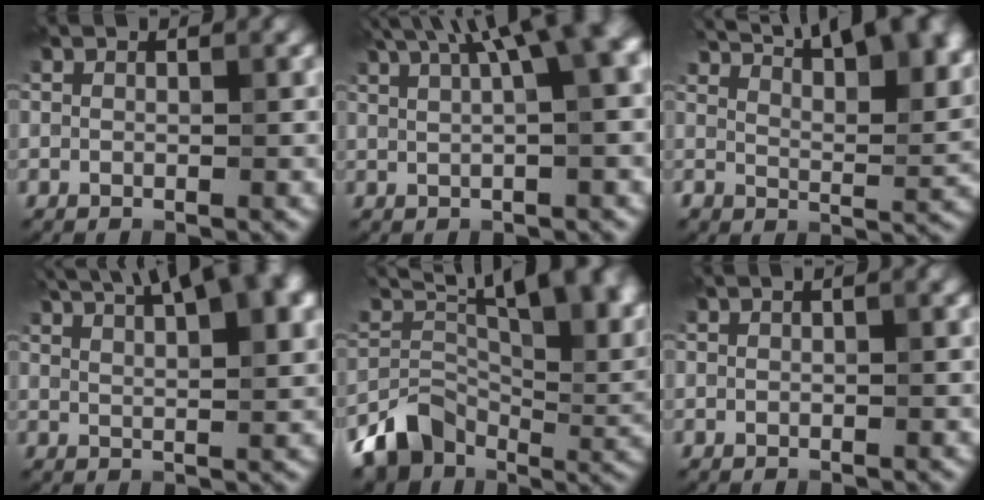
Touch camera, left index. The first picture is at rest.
{"total": 13.2, "force": [6.1, 4.9, 10.6], "torque": [-0.117, 0.068, 0.061]}
{"total": 15.1, "force": [10.2, 5.4, 9.8], "torque": [-0.122, 0.036, 0.134]}
{"total": 11.6, "force": [7.1, 3.7, 8.4], "torque": [-0.107, 0.040, 0.083]}
{"total": 11.5, "force": [0.1, 8.2, 8.1], "torque": [-0.123, -0.022, 0.006]}
{"total": 1.0, "force": [0.4, 0.2, 0.9], "torque": [-0.014, 0.004, 0.000]}